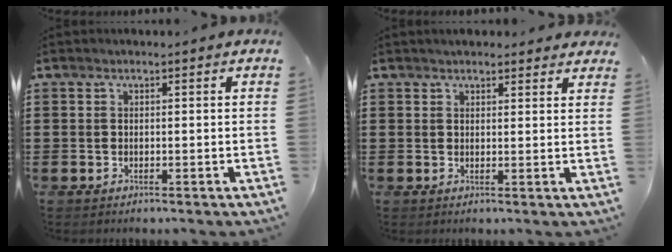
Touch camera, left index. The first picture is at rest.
{"total": 2.0, "force": [1.9, 0.4, 0.4], "torque": [-0.010, 0.004, 0.037]}